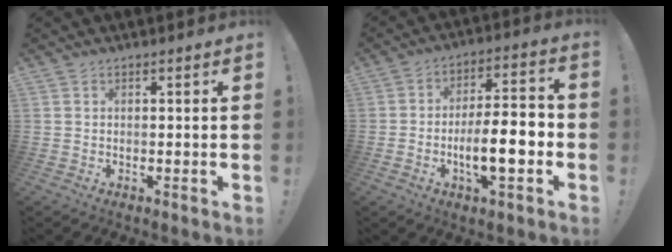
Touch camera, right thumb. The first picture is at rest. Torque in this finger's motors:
{"motor_torque": [1.48, 1.59, 1.11, -1.01, 0.27]}